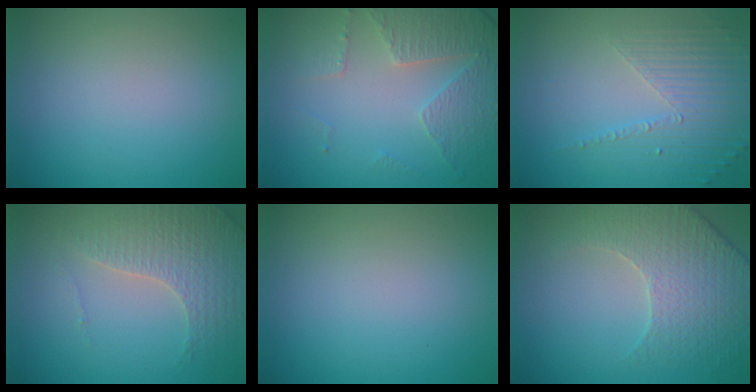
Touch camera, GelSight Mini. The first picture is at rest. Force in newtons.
{"total": 4.8, "press": 3.5, "slide": 3.2}
{"total": 4.3, "press": 3.1, "slide": 3.0}
{"total": 4.2, "press": 3.4, "slide": 2.5}
{"total": 0.0}
{"total": 4.3, "press": 4.2, "slide": 1.0}